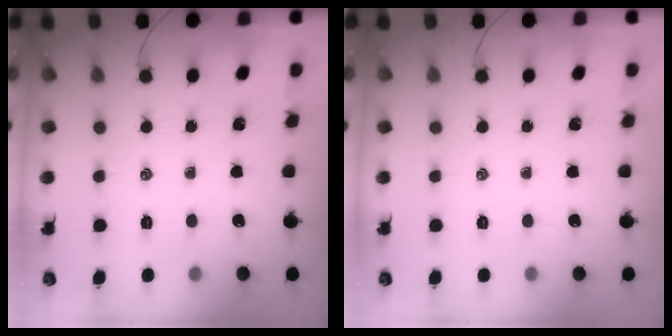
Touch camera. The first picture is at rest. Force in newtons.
{"total": 0.0}